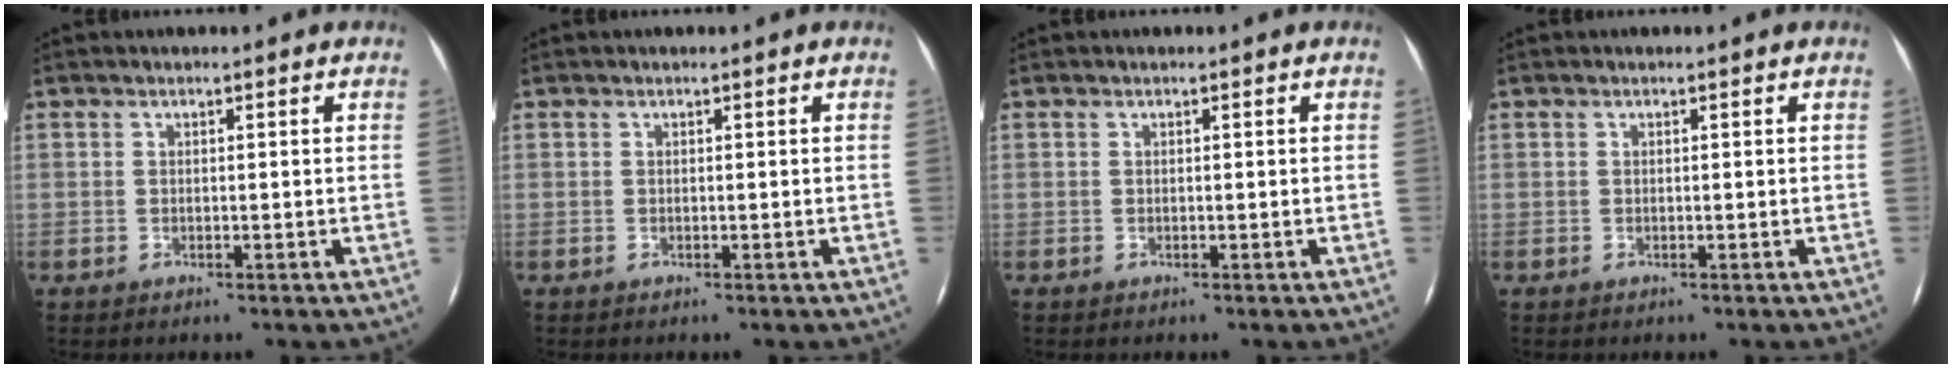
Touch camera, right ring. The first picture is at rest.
{"total": 0.0}
{"total": 0.0}
{"total": 0.0}